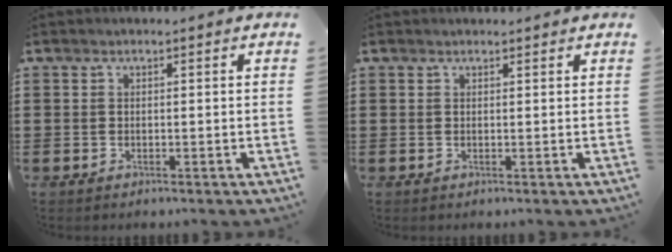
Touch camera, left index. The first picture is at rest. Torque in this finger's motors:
{"motor_torque": [0.21, 0.09, 0.42, 0.07]}